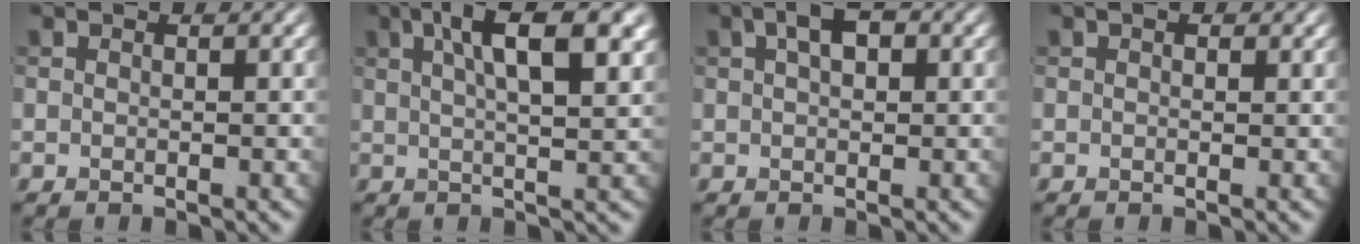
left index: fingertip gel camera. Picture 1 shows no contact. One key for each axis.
{"total": 8.6, "fx": 3.5, "fy": 2.8, "fz": 7.3, "tx": -0.092, "ty": 0.021, "tz": 0.047}
{"total": 3.2, "fx": 1.2, "fy": 1.7, "fz": 2.4, "tx": -0.040, "ty": 0.010, "tz": 0.017}
{"total": 0.8, "fx": 0.4, "fy": 0.5, "fz": 0.5, "tx": -0.005, "ty": 0.000, "tz": 0.003}